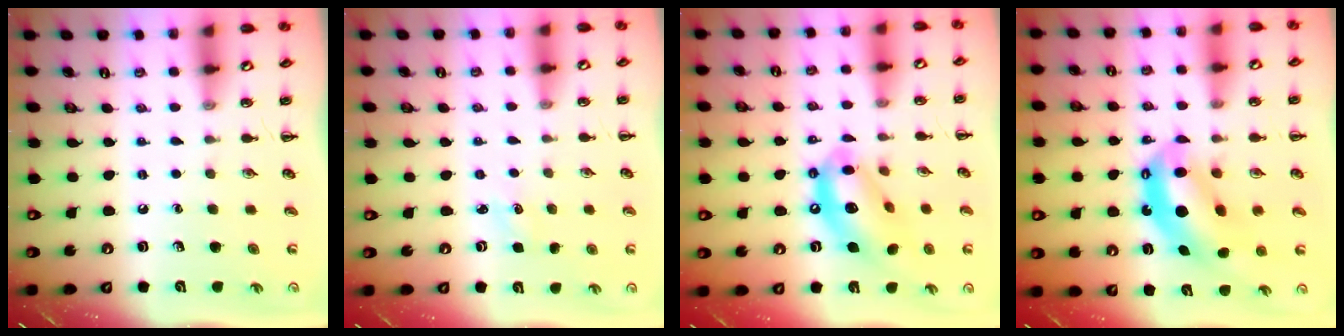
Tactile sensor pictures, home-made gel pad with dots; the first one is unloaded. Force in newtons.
{"total": 1.4, "press": 1.3, "slide": 0.4}
{"total": 15.7, "press": 15.2, "slide": 3.7}
{"total": 12.6, "press": 12.2, "slide": 3.3}